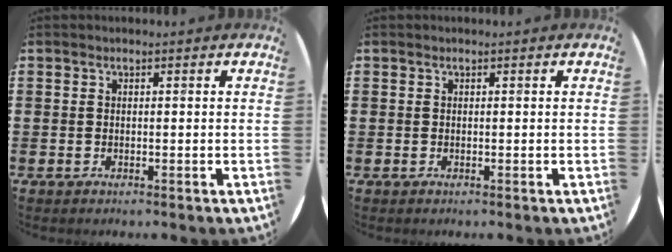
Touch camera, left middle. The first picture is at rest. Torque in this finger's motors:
{"motor_torque": [-0.06, 0.10, -0.03, -0.01]}